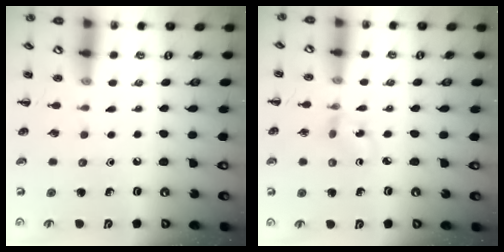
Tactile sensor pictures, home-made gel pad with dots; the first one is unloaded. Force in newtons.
{"total": 1.7, "press": 1.6, "slide": 0.7}